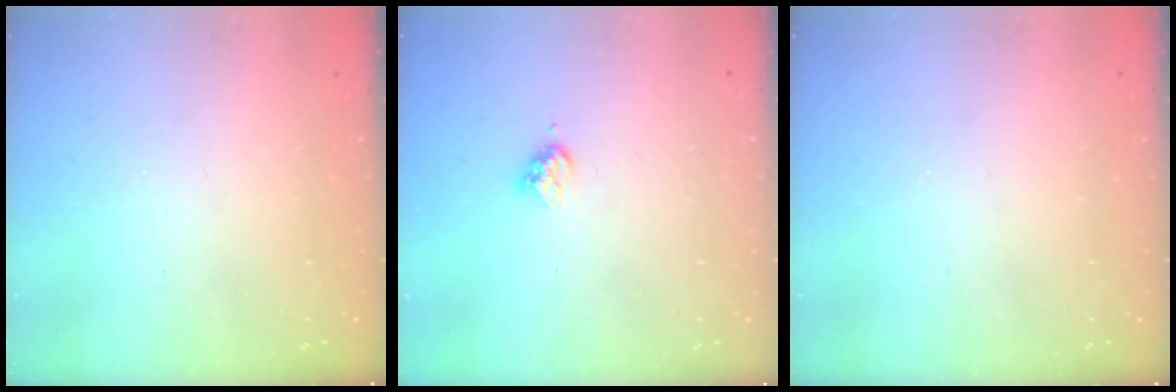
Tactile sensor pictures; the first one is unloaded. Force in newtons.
{"total": 3.6, "press": 3.6, "slide": 0.4}
{"total": 0.0}